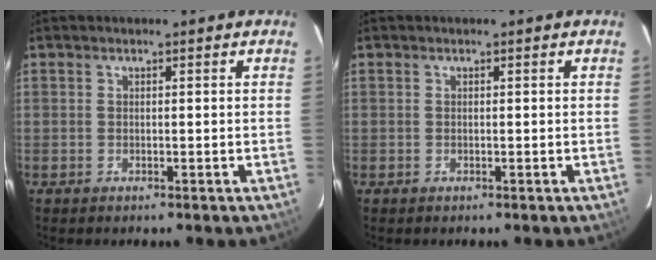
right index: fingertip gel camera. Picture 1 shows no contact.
{"total": 0.0}